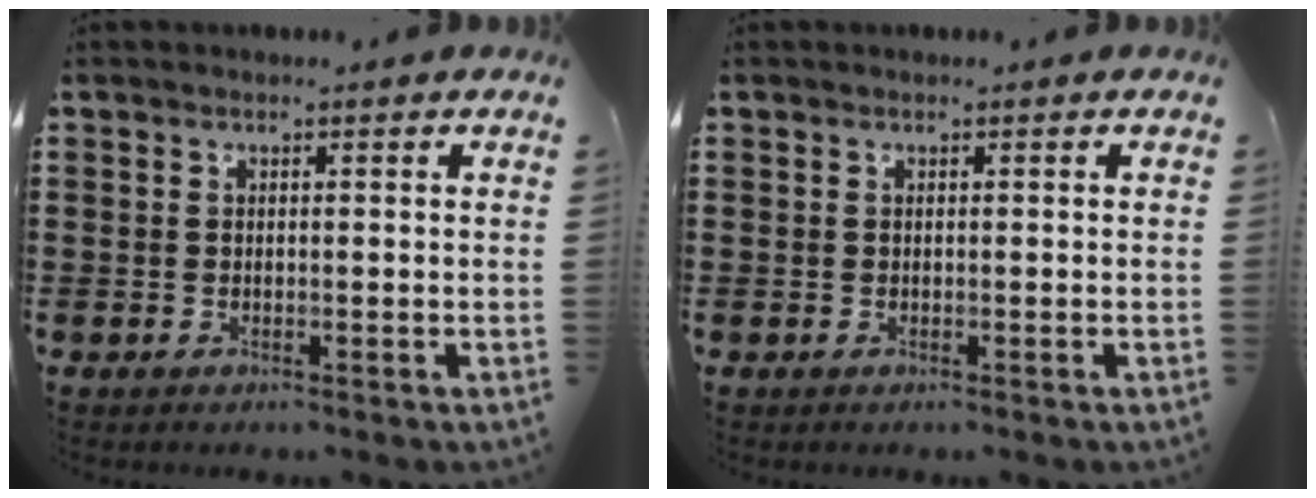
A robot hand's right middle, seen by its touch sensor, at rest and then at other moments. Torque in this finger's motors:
{"motor_torque": [0.00, 0.00, 0.00, 0.00]}